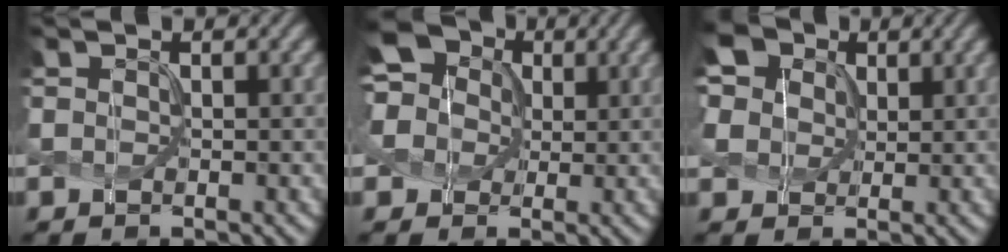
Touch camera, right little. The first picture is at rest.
{"total": 9.2, "force": [2.7, 7.8, 4.2], "torque": [-0.094, 0.037, 0.023]}
{"total": 9.8, "force": [5.5, 7.0, 4.0], "torque": [-0.103, 0.028, 0.086]}